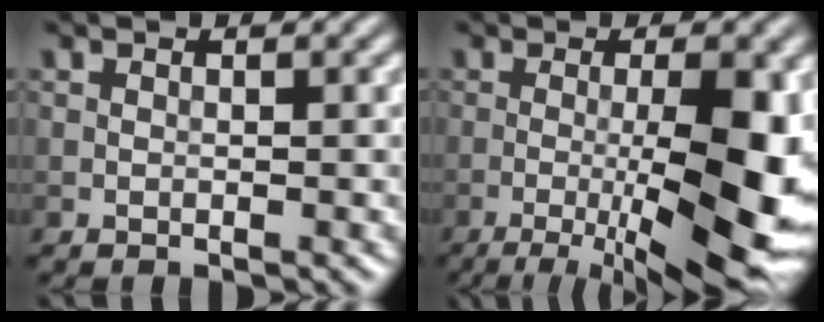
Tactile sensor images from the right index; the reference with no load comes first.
{"total": 11.1, "force": [-2.4, 2.7, 10.5], "torque": [-0.165, -0.014, -0.035]}